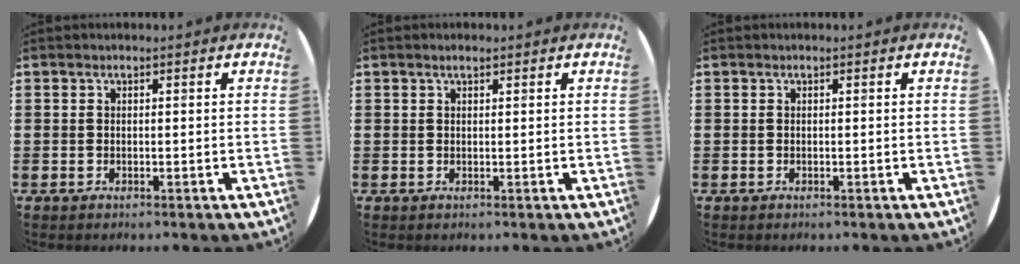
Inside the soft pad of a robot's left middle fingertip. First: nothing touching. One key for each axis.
{"total": 0.7, "fx": 0.6, "fy": 0.2, "fz": 0.4, "tx": -0.008, "ty": 0.003, "tz": 0.010}
{"total": 0.0}